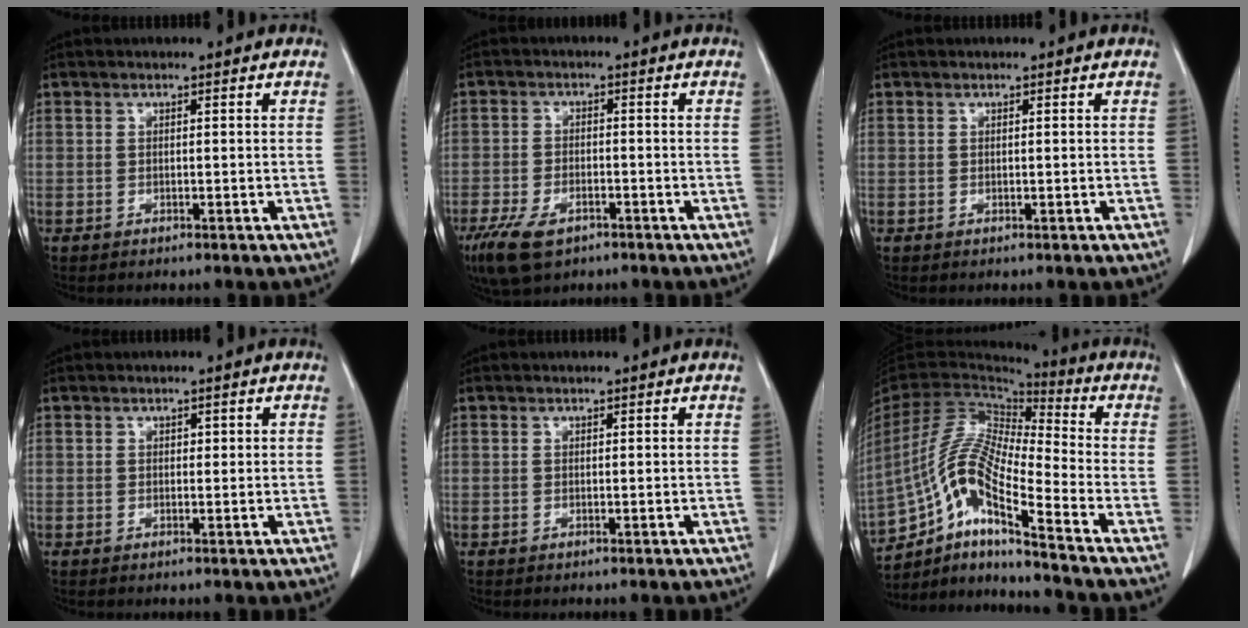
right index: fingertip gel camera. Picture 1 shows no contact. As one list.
[{"total": 7.4, "force": [-4.5, 3.6, 4.6], "torque": [-0.089, -0.010, -0.076]}, {"total": 0.0}, {"total": 1.0, "force": [0.3, 0.5, 0.8], "torque": [-0.011, 0.000, 0.007]}, {"total": 0.0}, {"total": 14.2, "force": [-8.5, 1.3, 11.3], "torque": [-0.235, 0.004, -0.157]}]